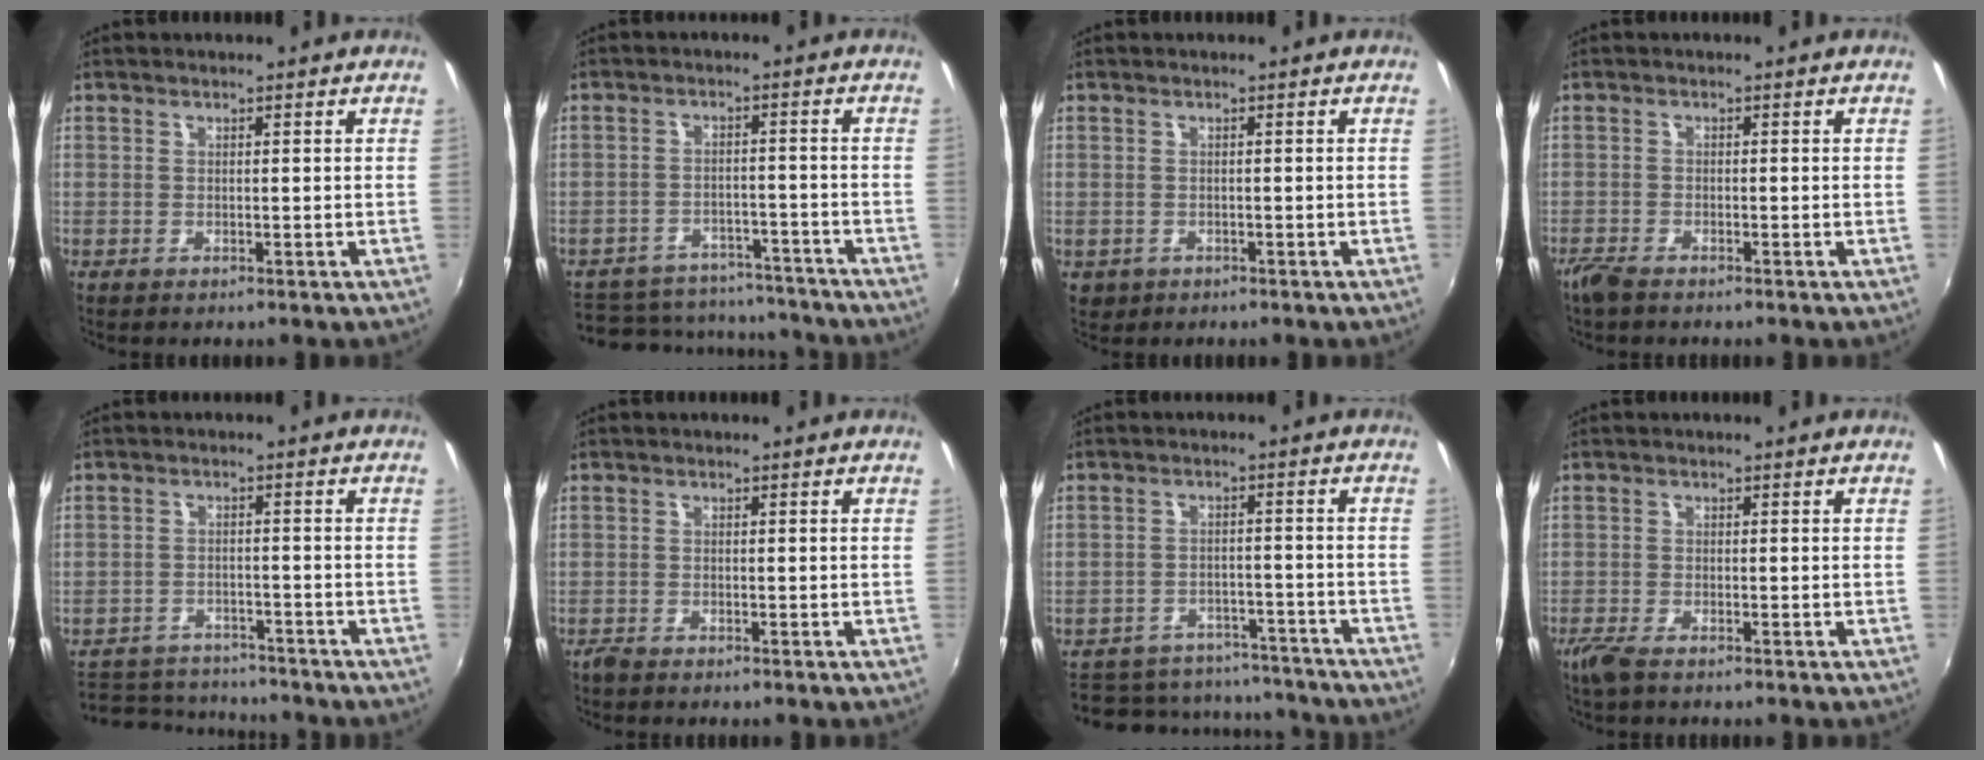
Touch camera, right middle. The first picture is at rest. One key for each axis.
{"total": 16.9, "fx": -14.0, "fy": 7.8, "fz": 5.6, "tx": -0.138, "ty": 0.026, "tz": -0.173}
{"total": 2.4, "fx": -0.8, "fy": 2.0, "fz": 1.0, "tx": -0.025, "ty": -0.003, "tz": -0.006}
{"total": 2.9, "fx": -2.5, "fy": 0.6, "fz": 1.4, "tx": -0.039, "ty": -0.010, "tz": -0.051}
{"total": 11.3, "fx": -10.1, "fy": 3.9, "fz": 2.9, "tx": -0.081, "ty": 0.015, "tz": -0.151}
{"total": 1.4, "fx": -1.3, "fy": 0.3, "fz": 0.3, "tx": -0.008, "ty": -0.006, "tz": -0.028}
{"total": 19.4, "fx": -16.3, "fy": 8.2, "fz": 6.7, "tx": -0.157, "ty": 0.022, "tz": -0.201}
{"total": 3.1, "fx": -2.4, "fy": 0.6, "fz": 1.9, "tx": -0.049, "ty": -0.010, "tz": -0.050}